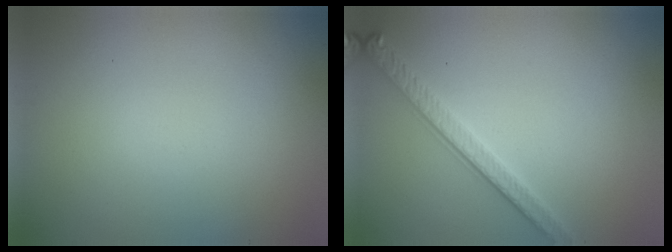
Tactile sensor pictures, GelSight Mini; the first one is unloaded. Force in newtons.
{"total": 2.8, "press": 2.5, "slide": 1.2}